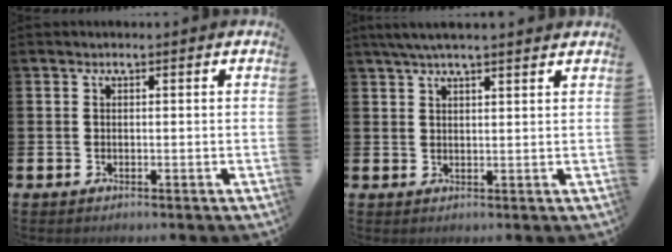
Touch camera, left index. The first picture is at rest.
{"total": 3.8, "force": [3.2, 0.4, 2.0], "torque": [-0.040, -0.003, 0.058]}